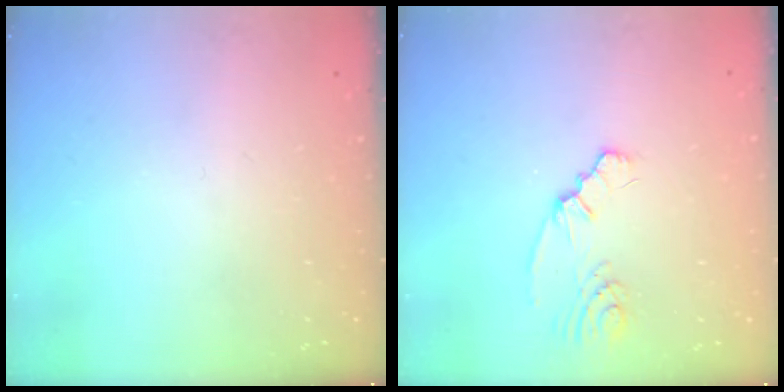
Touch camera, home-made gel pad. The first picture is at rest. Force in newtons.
{"total": 2.3, "press": 2.2, "slide": 0.5}